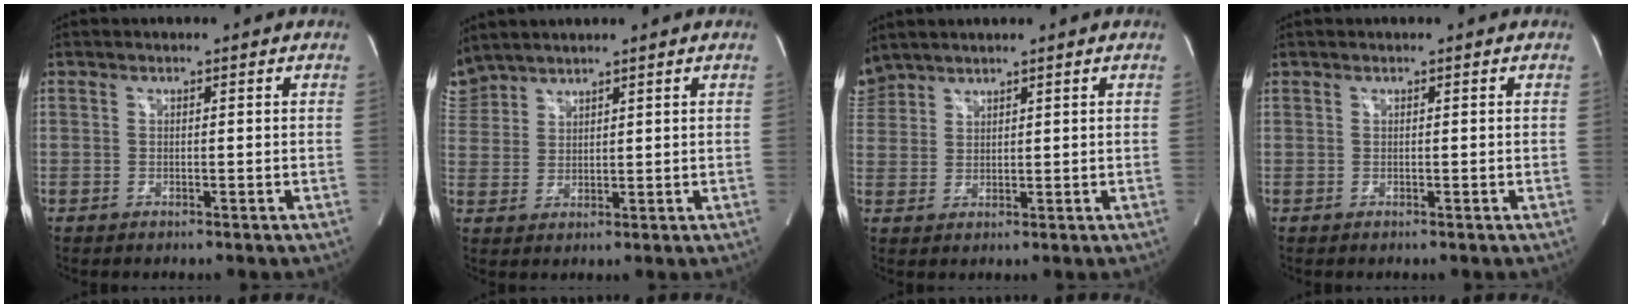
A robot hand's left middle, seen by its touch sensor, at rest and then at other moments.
{"total": 5.0, "force": [4.8, 1.1, 0.5], "torque": [-0.020, 0.022, 0.102]}
{"total": 4.3, "force": [4.1, 1.4, 0.2], "torque": [-0.012, 0.019, 0.089]}
{"total": 0.0}